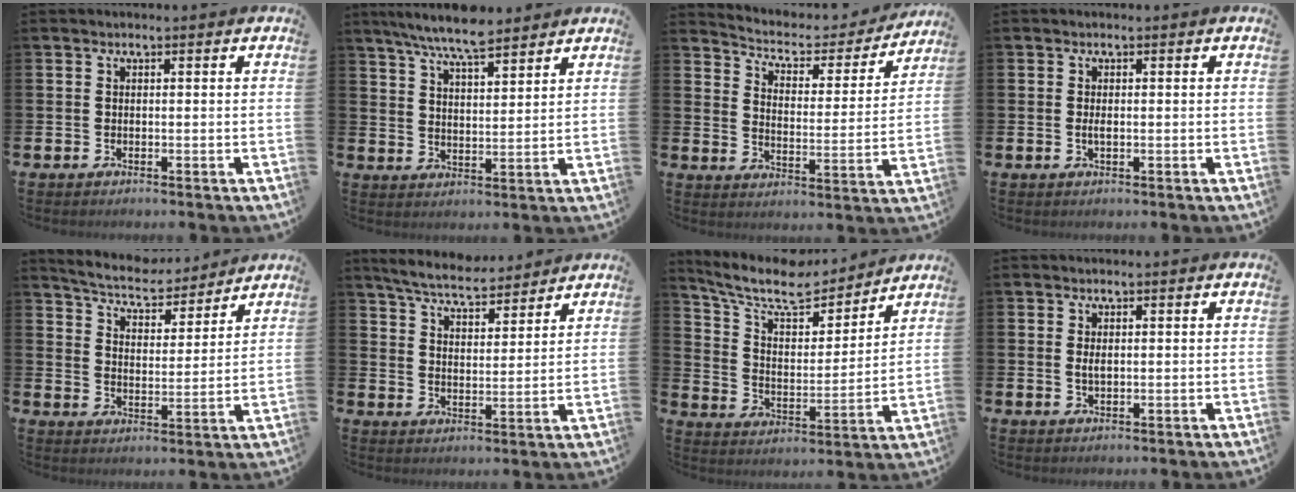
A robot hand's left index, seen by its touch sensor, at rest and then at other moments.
{"total": 7.5, "force": [6.8, 1.0, 2.9], "torque": [-0.071, -0.028, 0.123]}
{"total": 5.4, "force": [5.0, 1.8, 1.2], "torque": [-0.047, -0.041, 0.078]}
{"total": 1.0, "force": [-0.2, 0.3, 1.0], "torque": [-0.016, 0.001, -0.006]}
{"total": 6.6, "force": [6.3, 1.4, 1.6], "torque": [-0.055, -0.042, 0.109]}
{"total": 6.0, "force": [5.7, 1.1, 1.4], "torque": [-0.051, -0.028, 0.102]}
{"total": 10.2, "force": [8.8, 3.1, 4.1], "torque": [-0.109, -0.061, 0.150]}
{"total": 1.1, "force": [0.1, 0.5, 0.9], "torque": [-0.009, -0.001, -0.001]}